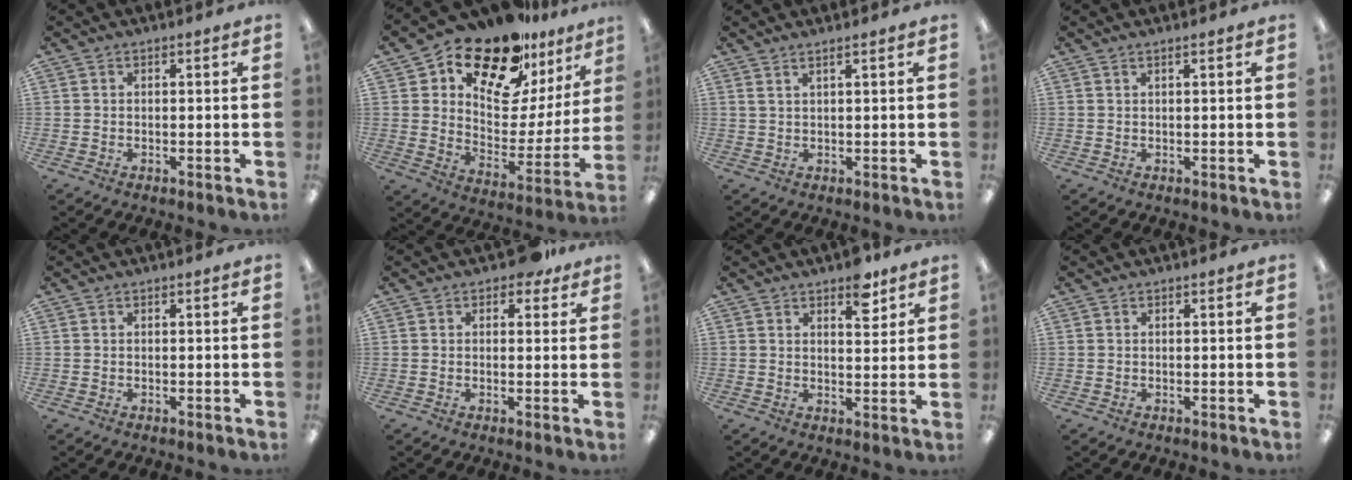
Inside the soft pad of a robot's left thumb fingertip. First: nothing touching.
{"total": 19.9, "force": [16.0, 8.4, 8.3], "torque": [-0.146, -0.119, 0.280]}
{"total": 1.6, "force": [1.3, -0.2, 0.9], "torque": [-0.019, -0.003, 0.023]}
{"total": 0.8, "force": [0.6, -0.1, 0.5], "torque": [-0.010, -0.002, 0.011]}
{"total": 0.0}
{"total": 4.1, "force": [2.5, 2.4, 2.2], "torque": [-0.024, -0.002, 0.043]}
{"total": 6.0, "force": [4.4, 2.7, 3.1], "torque": [-0.023, -0.027, 0.071]}
{"total": 0.0}